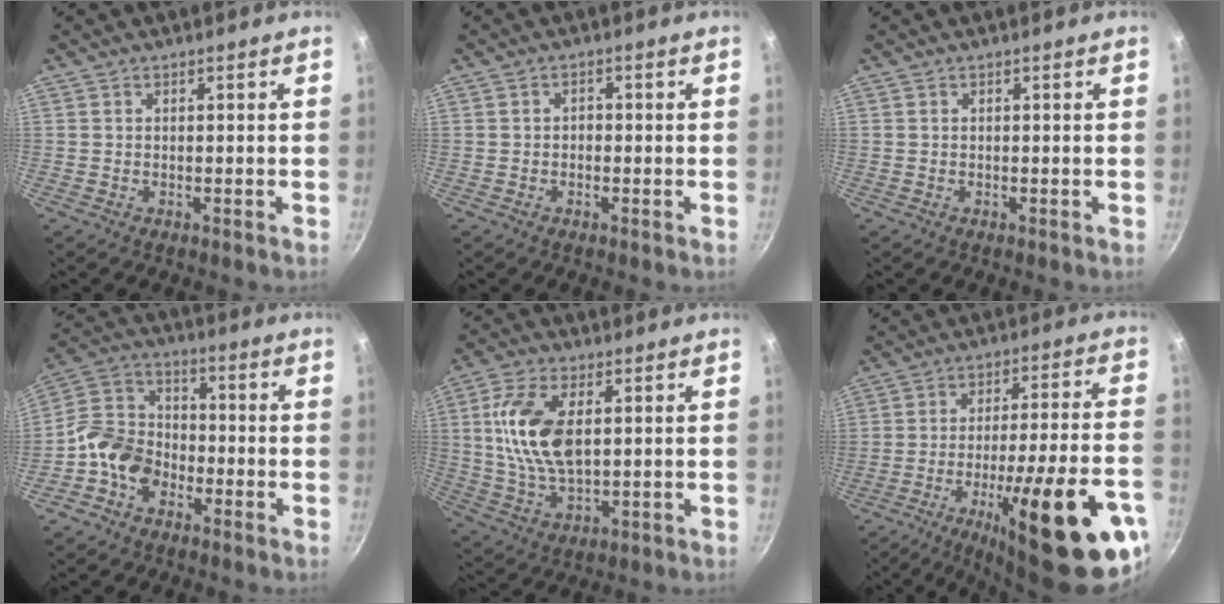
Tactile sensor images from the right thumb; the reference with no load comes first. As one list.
[{"total": 1.2, "force": [-0.4, 1.0, 0.6], "torque": [-0.009, 0.006, -0.008]}, {"total": 0.0}, {"total": 10.4, "force": [-4.6, 7.5, 5.4], "torque": [-0.079, 0.046, -0.108]}, {"total": 13.6, "force": [2.5, 7.1, 11.3], "torque": [-0.214, -0.004, 0.050]}, {"total": 27.9, "force": [-12.5, 6.2, 24.1], "torque": [-0.312, 0.041, -0.182]}]